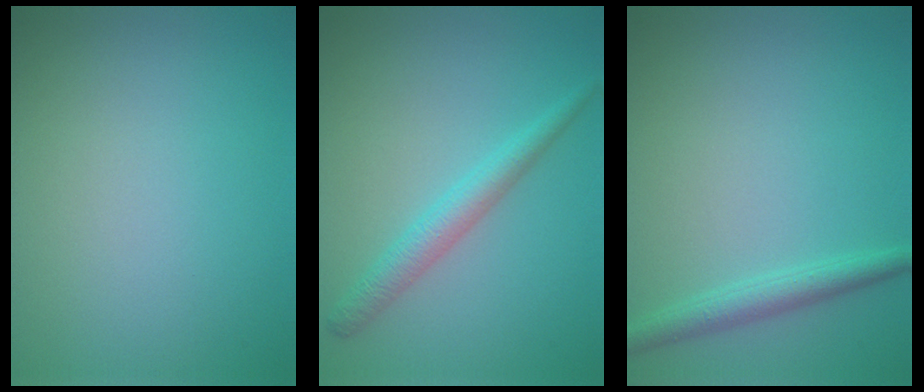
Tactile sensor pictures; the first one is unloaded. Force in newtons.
{"total": 2.5, "press": 2.5, "slide": 0.0}
{"total": 2.2, "press": 2.2, "slide": 0.1}